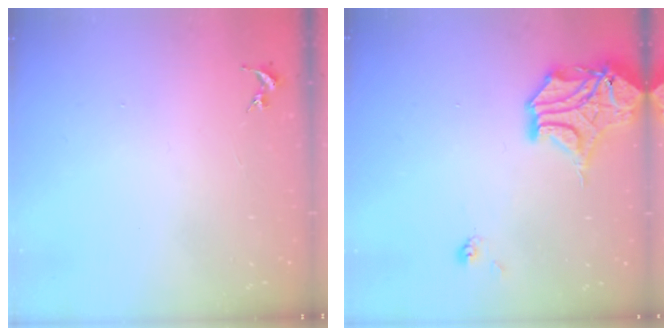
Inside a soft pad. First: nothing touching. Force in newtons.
{"total": 15.2, "press": 15.1, "slide": 2.2}